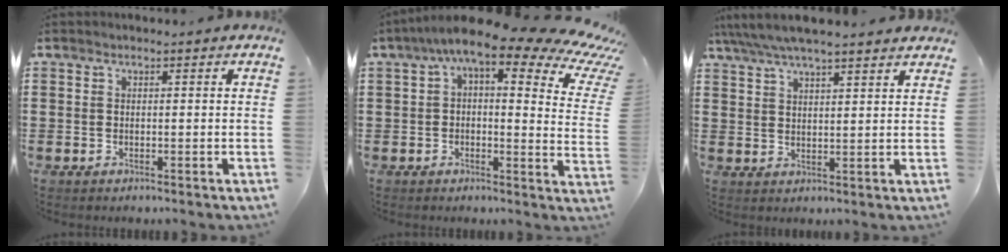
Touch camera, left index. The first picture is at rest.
{"total": 10.5, "force": [6.0, 2.7, 8.2], "torque": [-0.149, -0.032, 0.097]}
{"total": 4.8, "force": [4.4, 0.5, 2.1], "torque": [-0.054, -0.012, 0.076]}